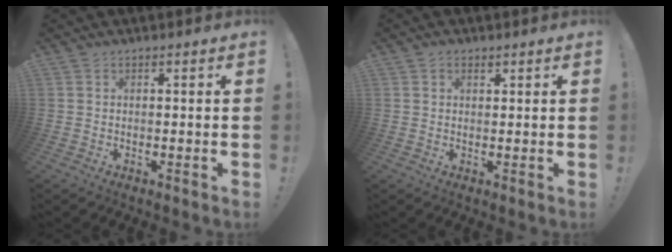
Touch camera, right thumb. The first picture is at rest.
{"total": 1.4, "force": [1.0, 0.9, 0.5], "torque": [-0.007, 0.000, 0.017]}